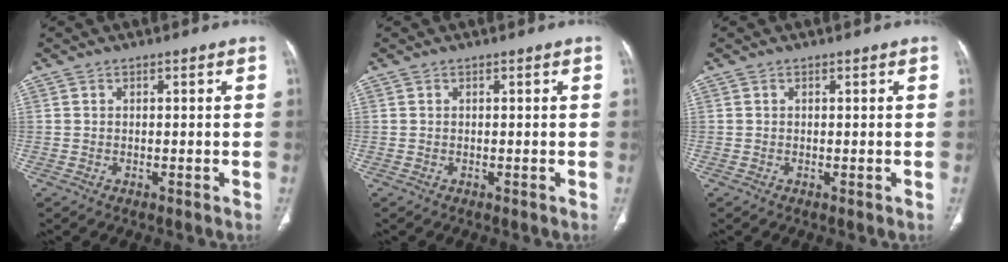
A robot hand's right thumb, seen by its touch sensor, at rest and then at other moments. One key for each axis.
{"total": 0.0}
{"total": 0.0}